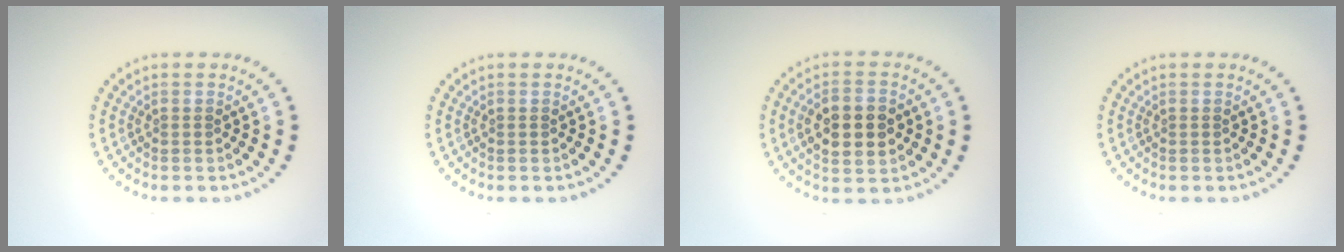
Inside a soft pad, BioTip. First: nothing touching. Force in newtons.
{"total": 0.0}
{"total": 5.2, "press": 5.2, "slide": 0.3}
{"total": 0.0}